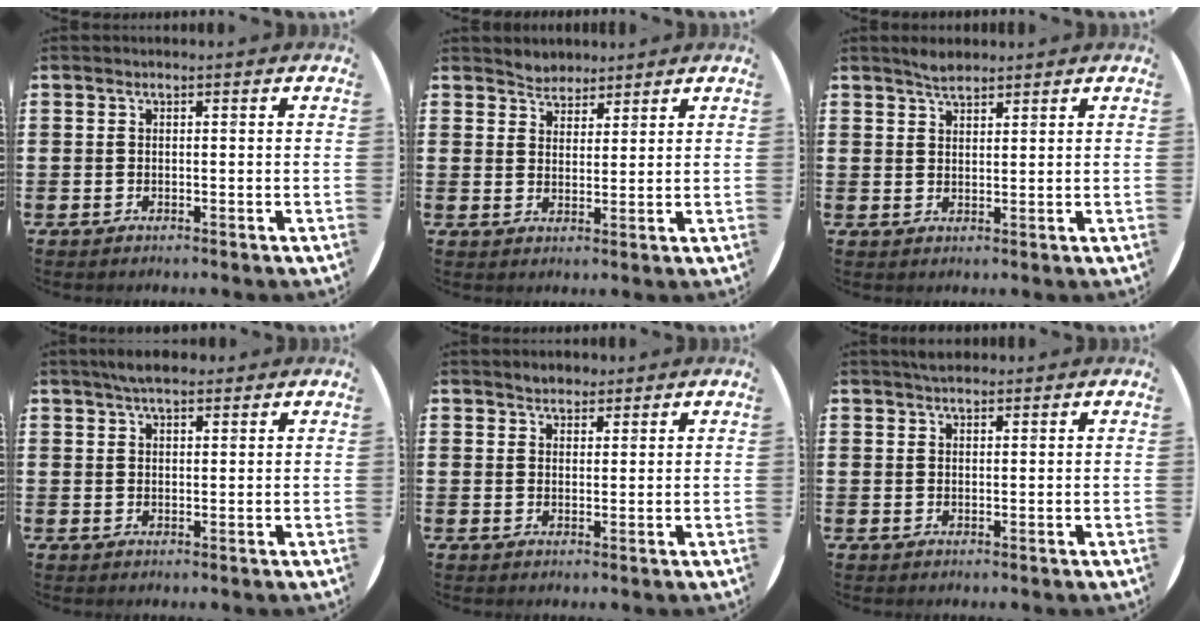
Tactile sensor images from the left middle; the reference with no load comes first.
{"total": 2.8, "force": [2.7, 0.8, -0.3], "torque": [-0.001, -0.001, 0.053]}
{"total": 2.3, "force": [2.2, 0.6, 0.7], "torque": [-0.007, 0.001, 0.038]}
{"total": 3.2, "force": [2.7, 1.1, 1.4], "torque": [-0.024, 0.003, 0.047]}
{"total": 2.0, "force": [1.9, 0.7, 0.0], "torque": [0.006, 0.003, 0.035]}
{"total": 1.5, "force": [1.5, 0.4, 0.3], "torque": [-0.007, 0.004, 0.027]}